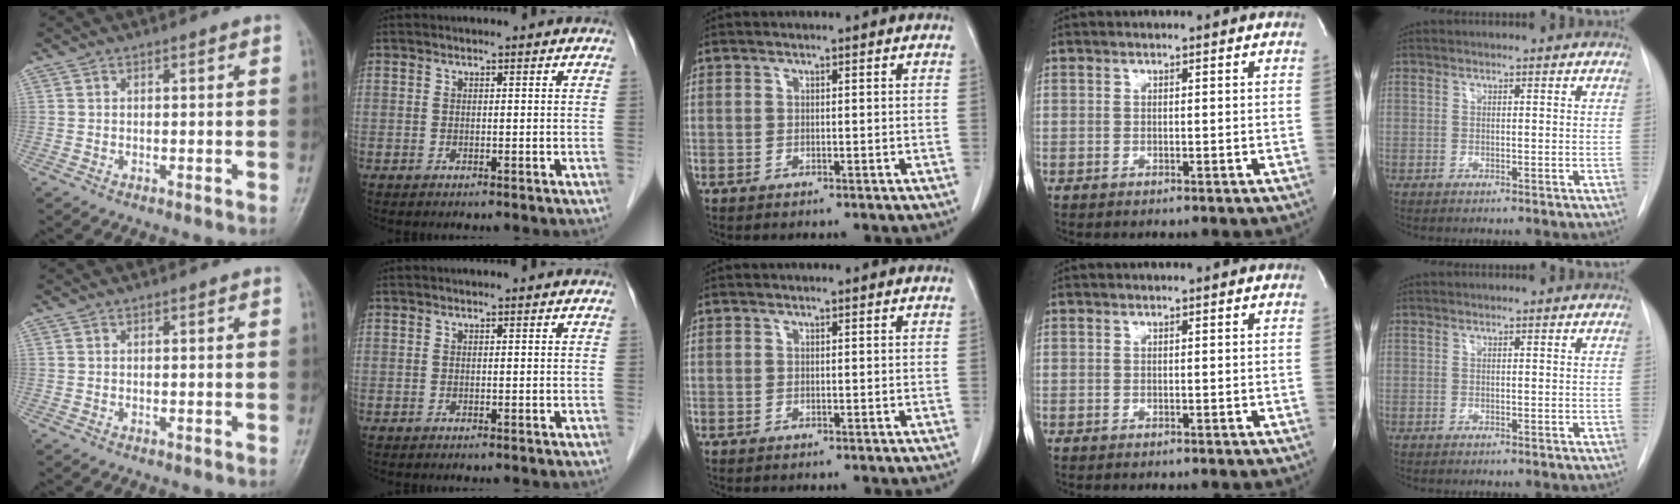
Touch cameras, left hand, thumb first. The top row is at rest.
{}